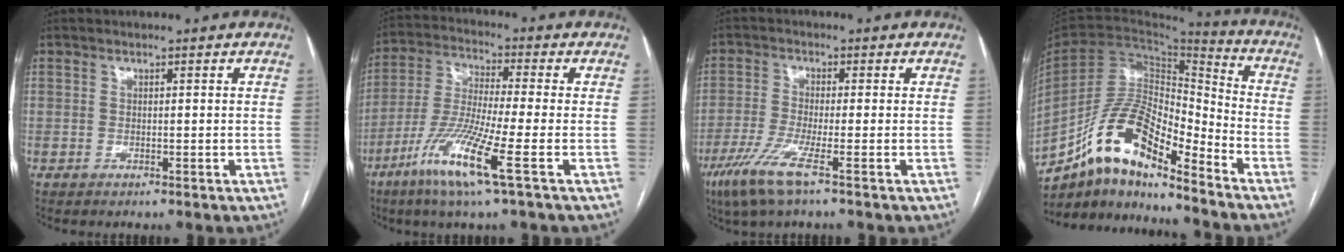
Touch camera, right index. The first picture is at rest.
{"total": 12.3, "force": [-5.8, -0.7, 10.8], "torque": [-0.227, -0.026, -0.116]}
{"total": 6.8, "force": [-4.0, 0.0, 5.6], "torque": [-0.116, -0.019, -0.082]}
{"total": 14.9, "force": [-11.0, 3.8, 9.4], "torque": [-0.174, 0.033, -0.198]}